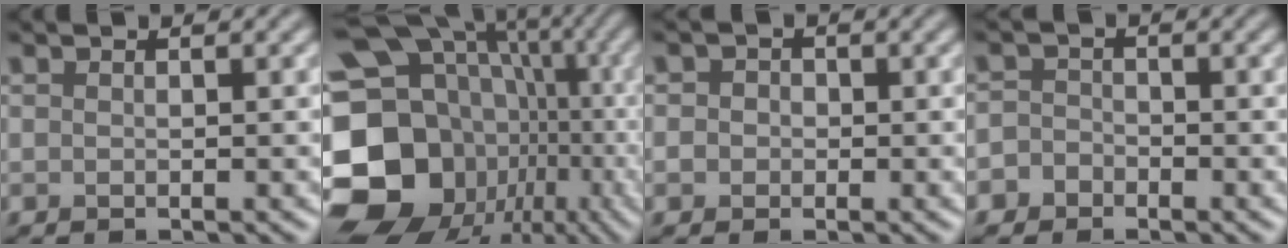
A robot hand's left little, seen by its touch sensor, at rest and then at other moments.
{"total": 19.8, "force": [-3.8, 16.9, 9.6], "torque": [-0.192, -0.003, -0.060]}
{"total": 2.3, "force": [0.0, 2.2, 0.7], "torque": [0.016, 0.011, -0.025]}
{"total": 3.0, "force": [-1.7, 2.4, 0.3], "torque": [0.025, 0.005, -0.046]}